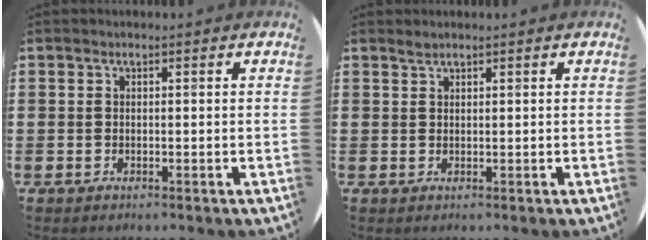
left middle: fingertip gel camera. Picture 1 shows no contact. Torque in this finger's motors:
{"motor_torque": [0.18, -0.12, -0.04, 0.00]}